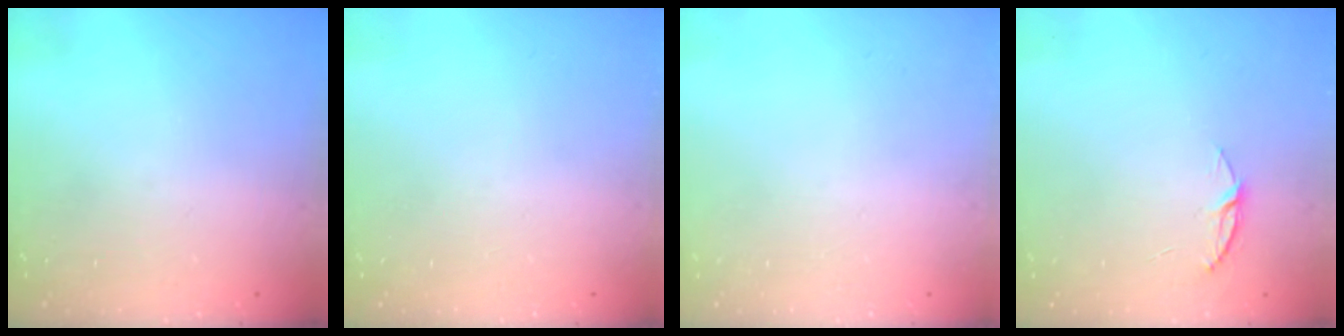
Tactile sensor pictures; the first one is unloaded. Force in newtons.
{"total": 0.0}
{"total": 0.0}
{"total": 4.6, "press": 4.5, "slide": 0.4}